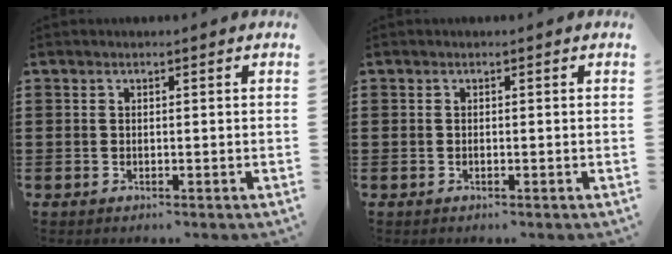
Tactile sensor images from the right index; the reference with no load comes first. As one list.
[{"total": 0.0}]